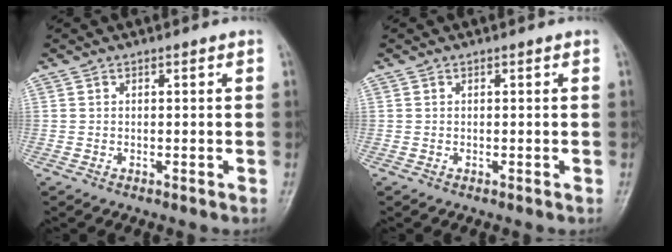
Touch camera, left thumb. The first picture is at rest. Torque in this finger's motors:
{"motor_torque": [0.00, 0.02, -0.11, -0.06, 0.00]}